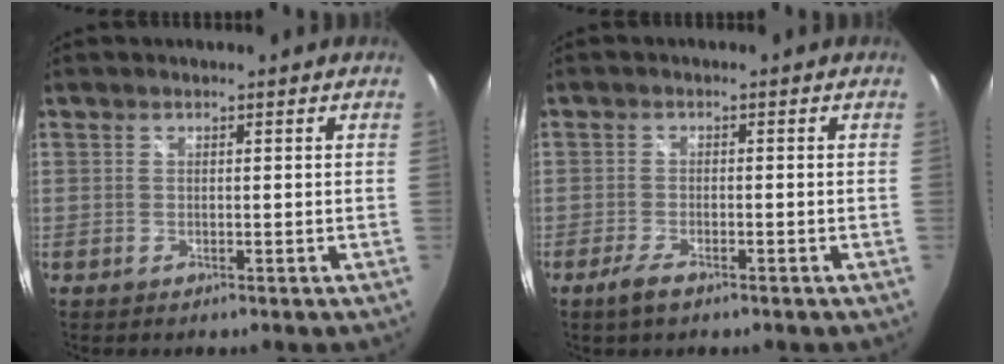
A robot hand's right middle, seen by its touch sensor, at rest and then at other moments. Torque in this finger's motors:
{"motor_torque": [0.72, -0.70, 0.08, 0.04]}